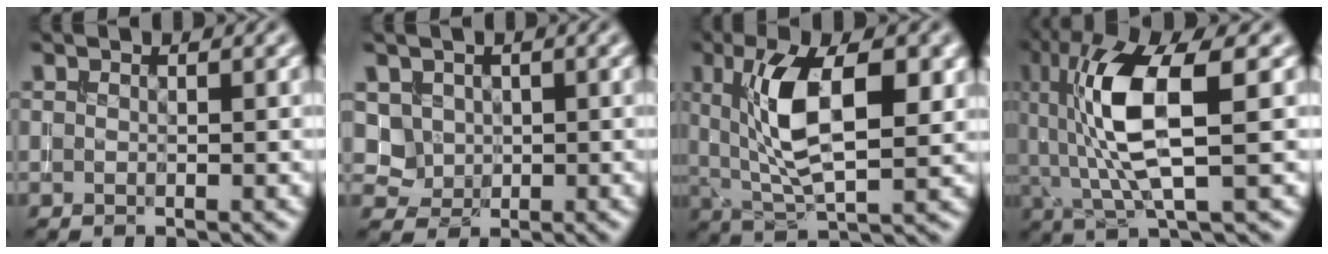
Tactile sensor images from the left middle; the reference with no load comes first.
{"total": 2.5, "force": [0.9, 2.2, 0.8], "torque": [-0.022, -0.007, 0.030]}
{"total": 9.1, "force": [2.1, 3.7, 8.0], "torque": [-0.145, 0.001, 0.038]}
{"total": 8.9, "force": [1.2, 2.4, 8.5], "torque": [-0.172, 0.003, 0.027]}